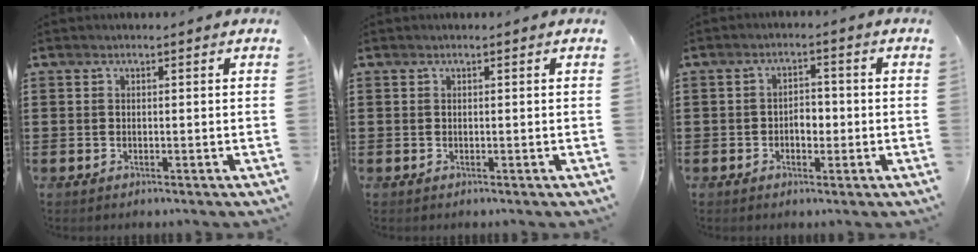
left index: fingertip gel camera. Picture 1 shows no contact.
{"total": 0.0}
{"total": 2.9, "force": [-0.8, 1.8, 2.1], "torque": [-0.043, 0.006, -0.019]}